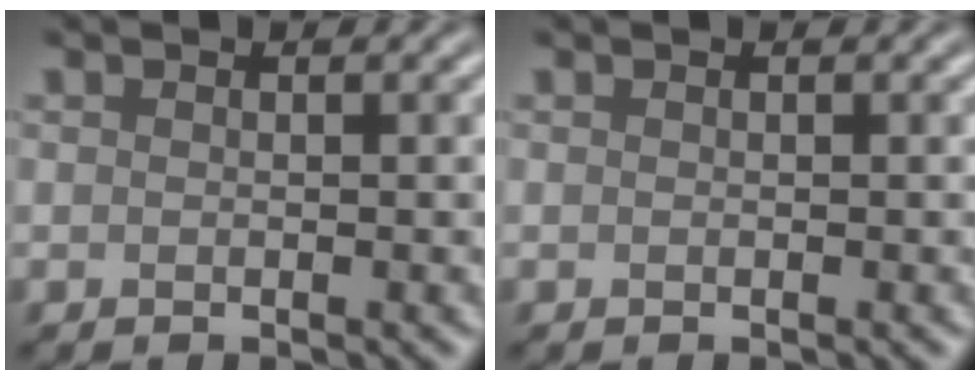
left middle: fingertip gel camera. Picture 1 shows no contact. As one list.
[{"total": 0.0}]